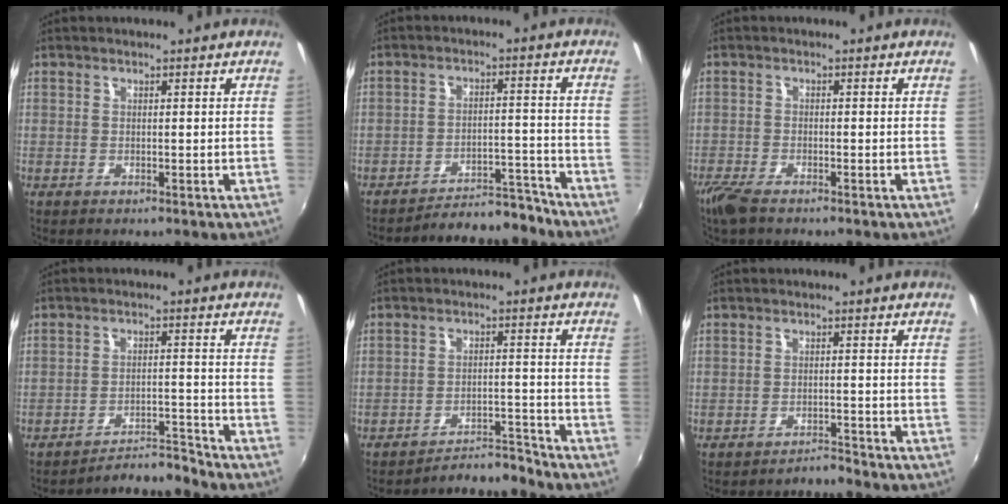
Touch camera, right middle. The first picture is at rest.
{"total": 8.6, "force": [-8.4, 1.0, 1.1], "torque": [-0.032, 0.019, -0.117]}
{"total": 4.7, "force": [-3.7, 1.1, 2.6], "torque": [-0.073, -0.015, -0.075]}
{"total": 5.4, "force": [-5.1, -1.5, -0.7], "torque": [-0.002, 0.016, -0.083]}
{"total": 5.4, "force": [-5.3, -1.0, -0.5], "torque": [-0.004, 0.016, -0.083]}
{"total": 2.1, "force": [-2.1, -0.3, -0.1], "torque": [-0.003, 0.001, -0.031]}